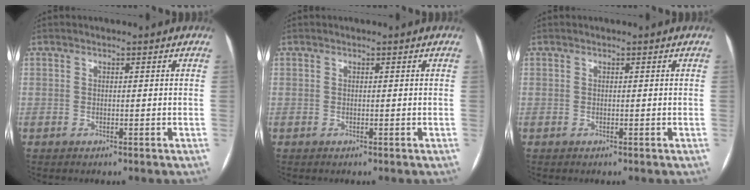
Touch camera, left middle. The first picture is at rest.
{"total": 0.0}
{"total": 0.0}